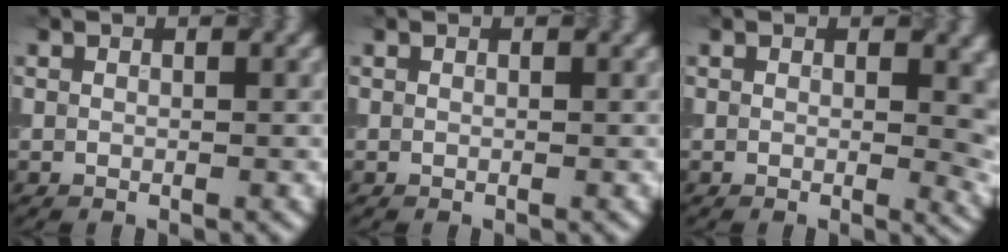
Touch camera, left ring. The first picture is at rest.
{"total": 0.0}
{"total": 4.2, "force": [0.6, 2.1, 3.5], "torque": [-0.027, -0.005, 0.008]}